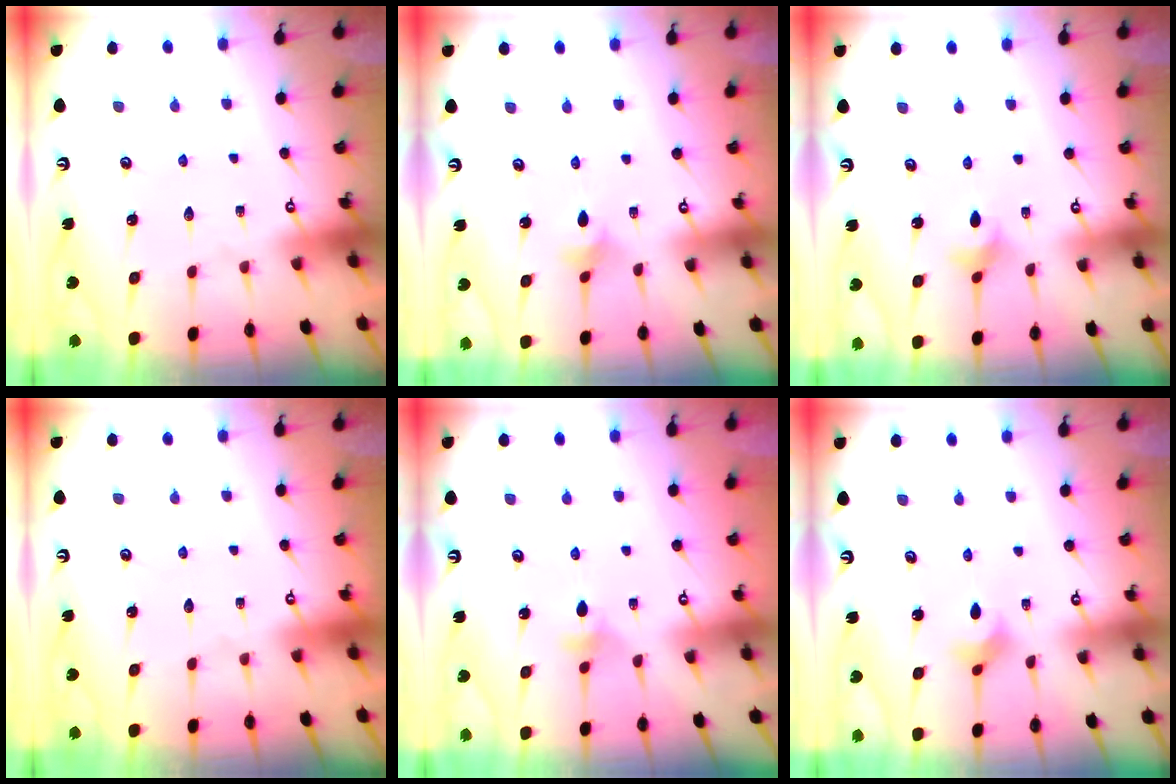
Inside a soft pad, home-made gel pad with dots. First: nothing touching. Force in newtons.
{"total": 2.8, "press": 2.8, "slide": 0.5}
{"total": 3.0, "press": 2.9, "slide": 0.6}
{"total": 0.0}
{"total": 4.9, "press": 4.8, "slide": 1.0}
{"total": 2.2, "press": 2.2, "slide": 0.2}